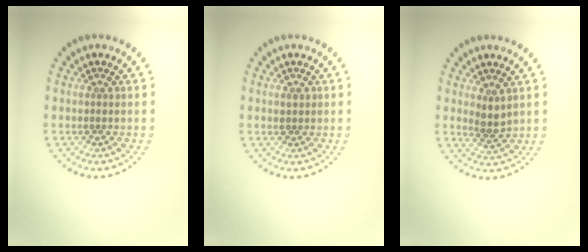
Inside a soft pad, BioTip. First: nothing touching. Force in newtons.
{"total": 0.9, "press": 0.9, "slide": 0.2}
{"total": 1.9, "press": 1.5, "slide": 1.1}